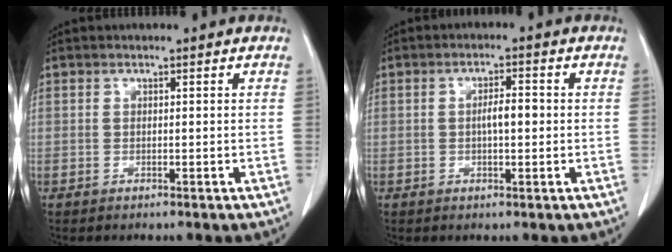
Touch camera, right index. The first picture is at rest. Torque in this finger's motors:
{"motor_torque": [0.56, 0.00, 0.11, 0.03]}